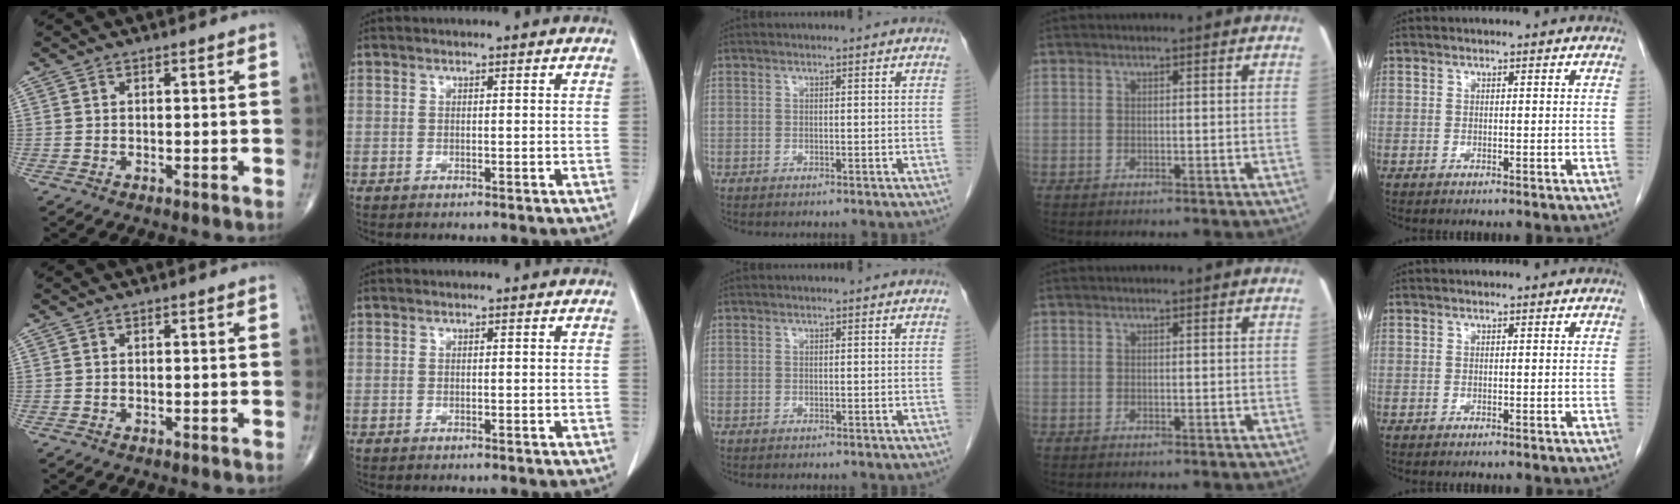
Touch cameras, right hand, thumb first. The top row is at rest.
{}